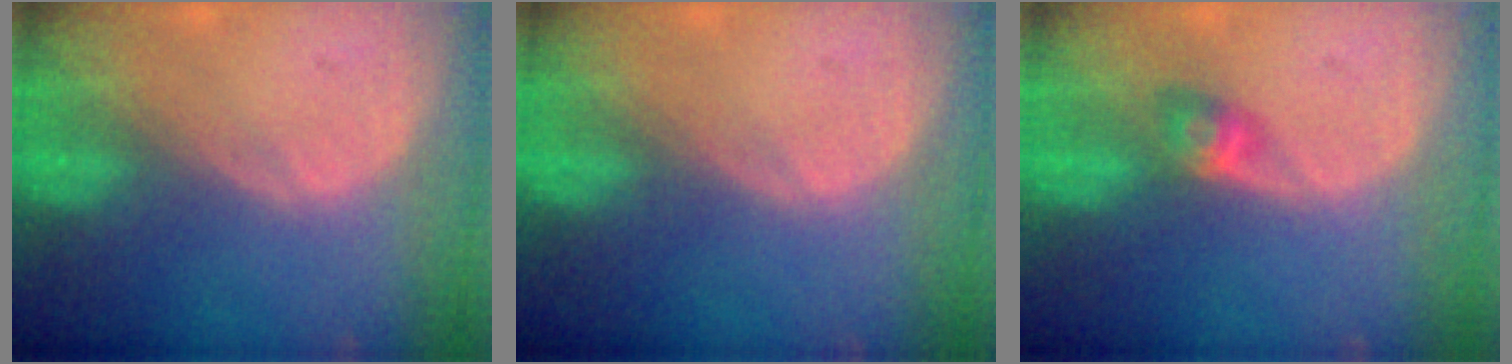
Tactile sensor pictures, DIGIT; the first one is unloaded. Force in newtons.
{"total": 0.0}
{"total": 2.9, "press": 2.6, "slide": 1.4}